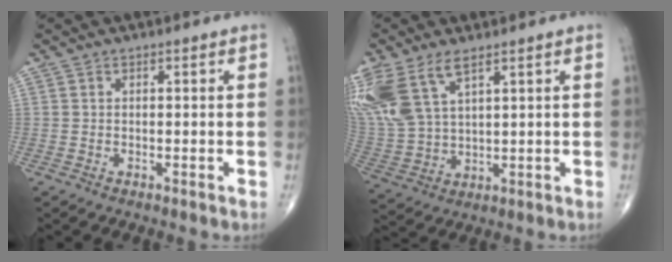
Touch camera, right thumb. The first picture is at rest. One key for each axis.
{"total": 16.2, "fx": 8.5, "fy": 8.3, "fz": 11.1, "tx": -0.277, "ty": -0.009, "tz": 0.181}